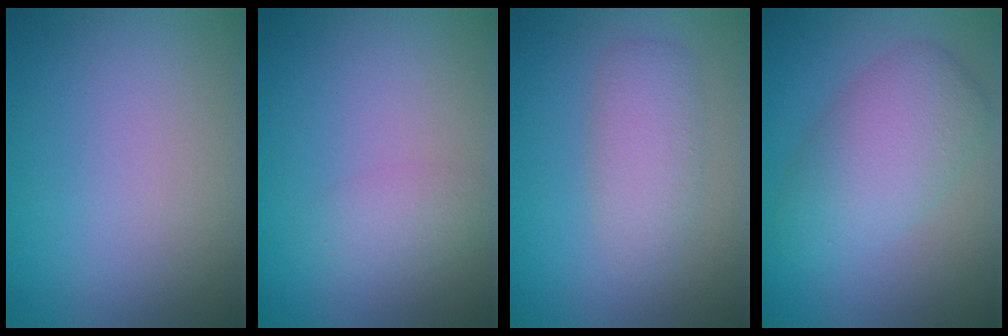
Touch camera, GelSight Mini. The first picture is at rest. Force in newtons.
{"total": 1.6, "press": 1.6, "slide": 0.1}
{"total": 3.0, "press": 3.0, "slide": 0.1}
{"total": 5.2, "press": 5.2, "slide": 0.3}